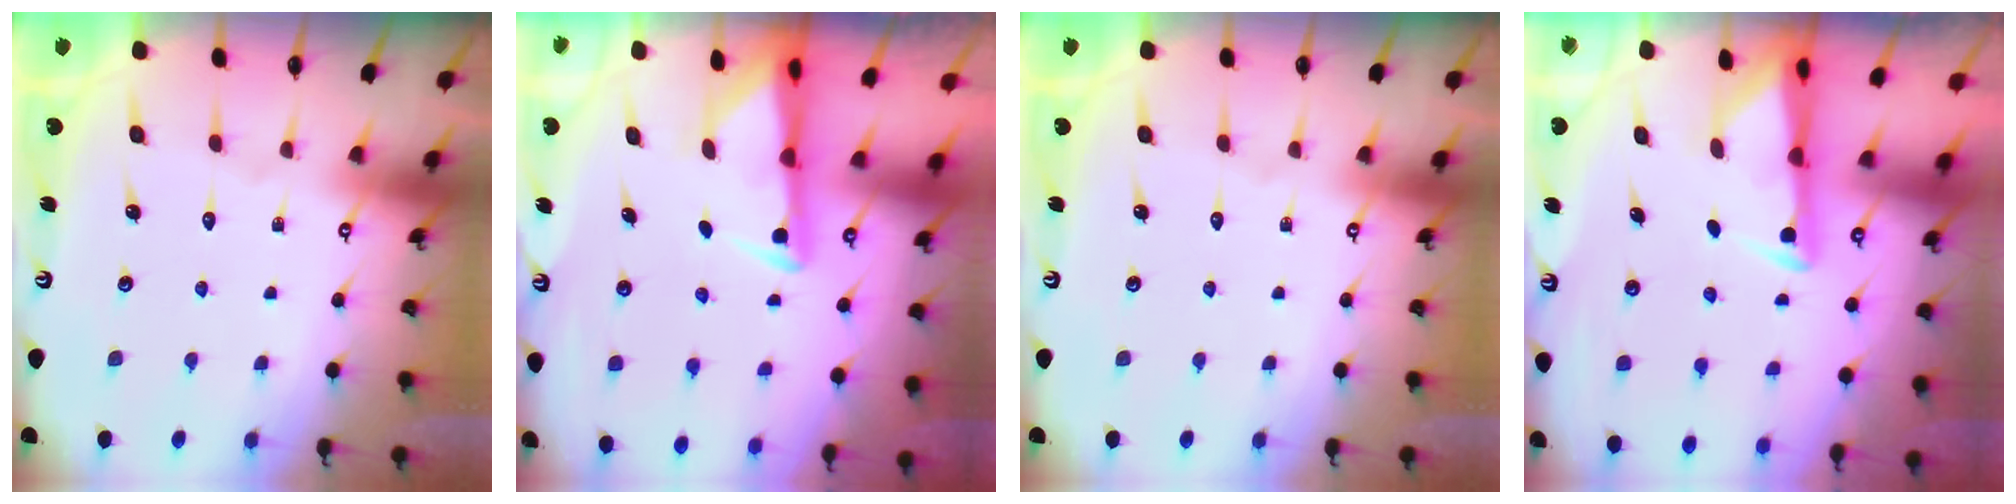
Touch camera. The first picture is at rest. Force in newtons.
{"total": 2.7, "press": 2.6, "slide": 0.7}
{"total": 0.0}
{"total": 3.1, "press": 3.1, "slide": 0.6}